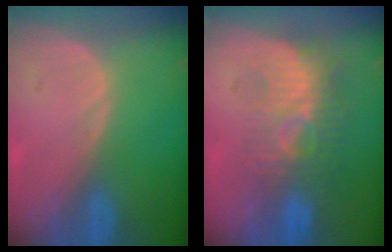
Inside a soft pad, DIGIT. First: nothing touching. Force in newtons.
{"total": 9.3, "press": 8.5, "slide": 3.8}